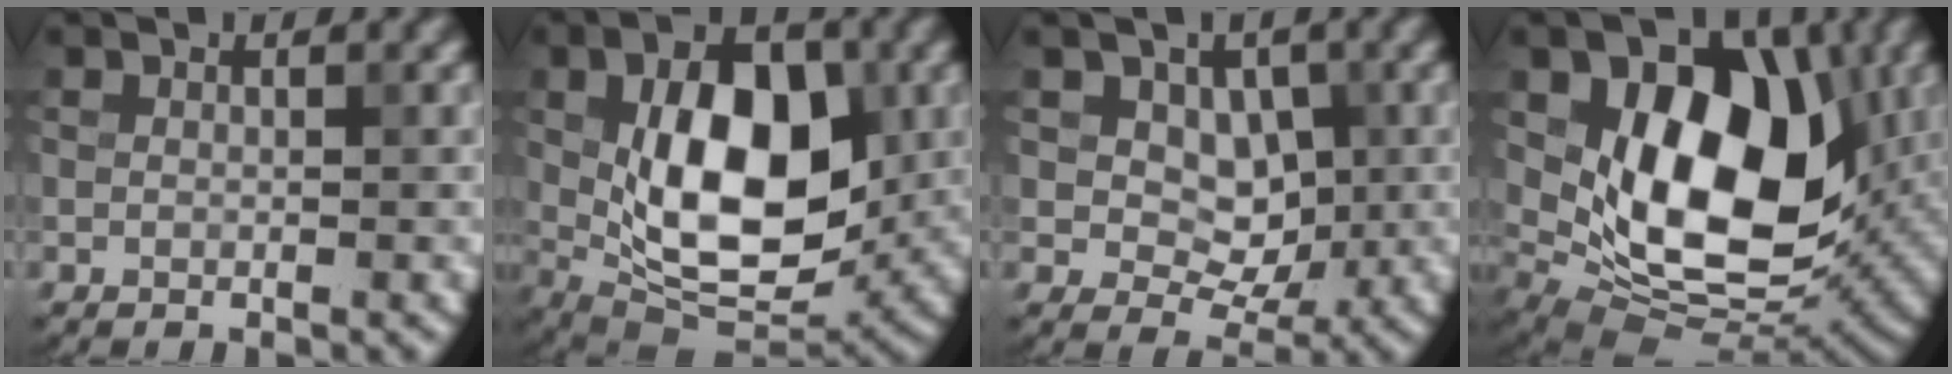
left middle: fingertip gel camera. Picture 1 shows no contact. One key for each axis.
{"total": 12.0, "fx": 0.5, "fy": 6.8, "fz": 9.9, "tx": -0.155, "ty": -0.004, "tz": 0.011}
{"total": 4.5, "fx": 0.9, "fy": 3.5, "fz": 2.7, "tx": -0.041, "ty": -0.012, "tz": 0.012}
{"total": 13.3, "fx": 2.4, "fy": 8.5, "fz": 9.9, "tx": -0.140, "ty": -0.015, "tz": 0.042}